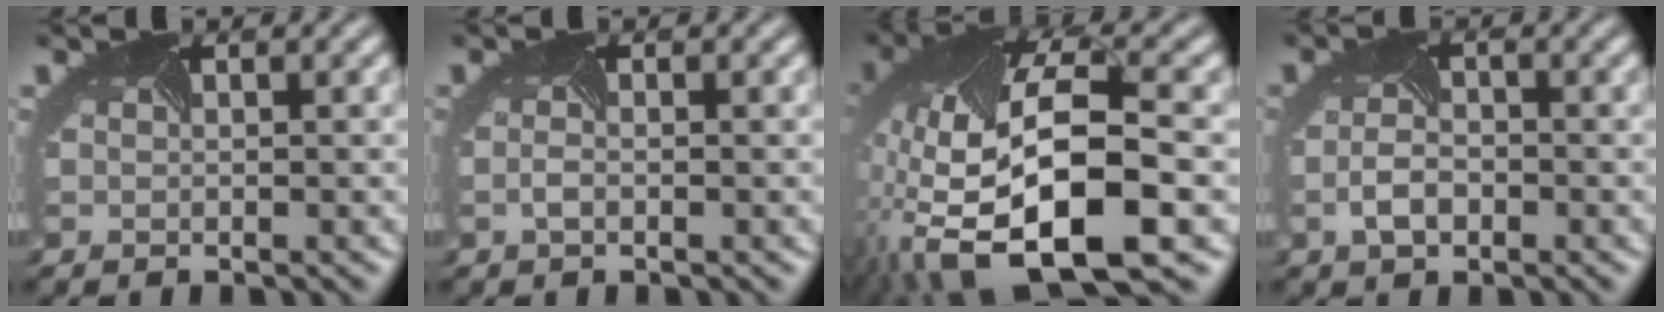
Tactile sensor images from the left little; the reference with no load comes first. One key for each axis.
{"total": 0.7, "fx": -0.6, "fy": 0.0, "fz": 0.3, "tx": -0.016, "ty": -0.001, "tz": -0.011}
{"total": 15.7, "fx": -4.4, "fy": 7.2, "fz": 13.3, "tx": -0.273, "ty": -0.019, "tz": -0.063}
{"total": 2.3, "fx": -1.0, "fy": 1.2, "fz": 1.6, "tx": -0.044, "ty": -0.003, "tz": -0.020}